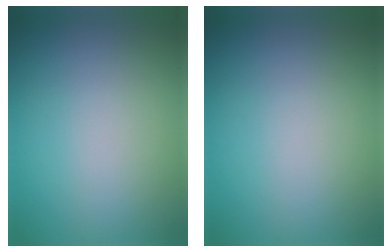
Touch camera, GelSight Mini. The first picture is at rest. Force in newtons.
{"total": 0.0}